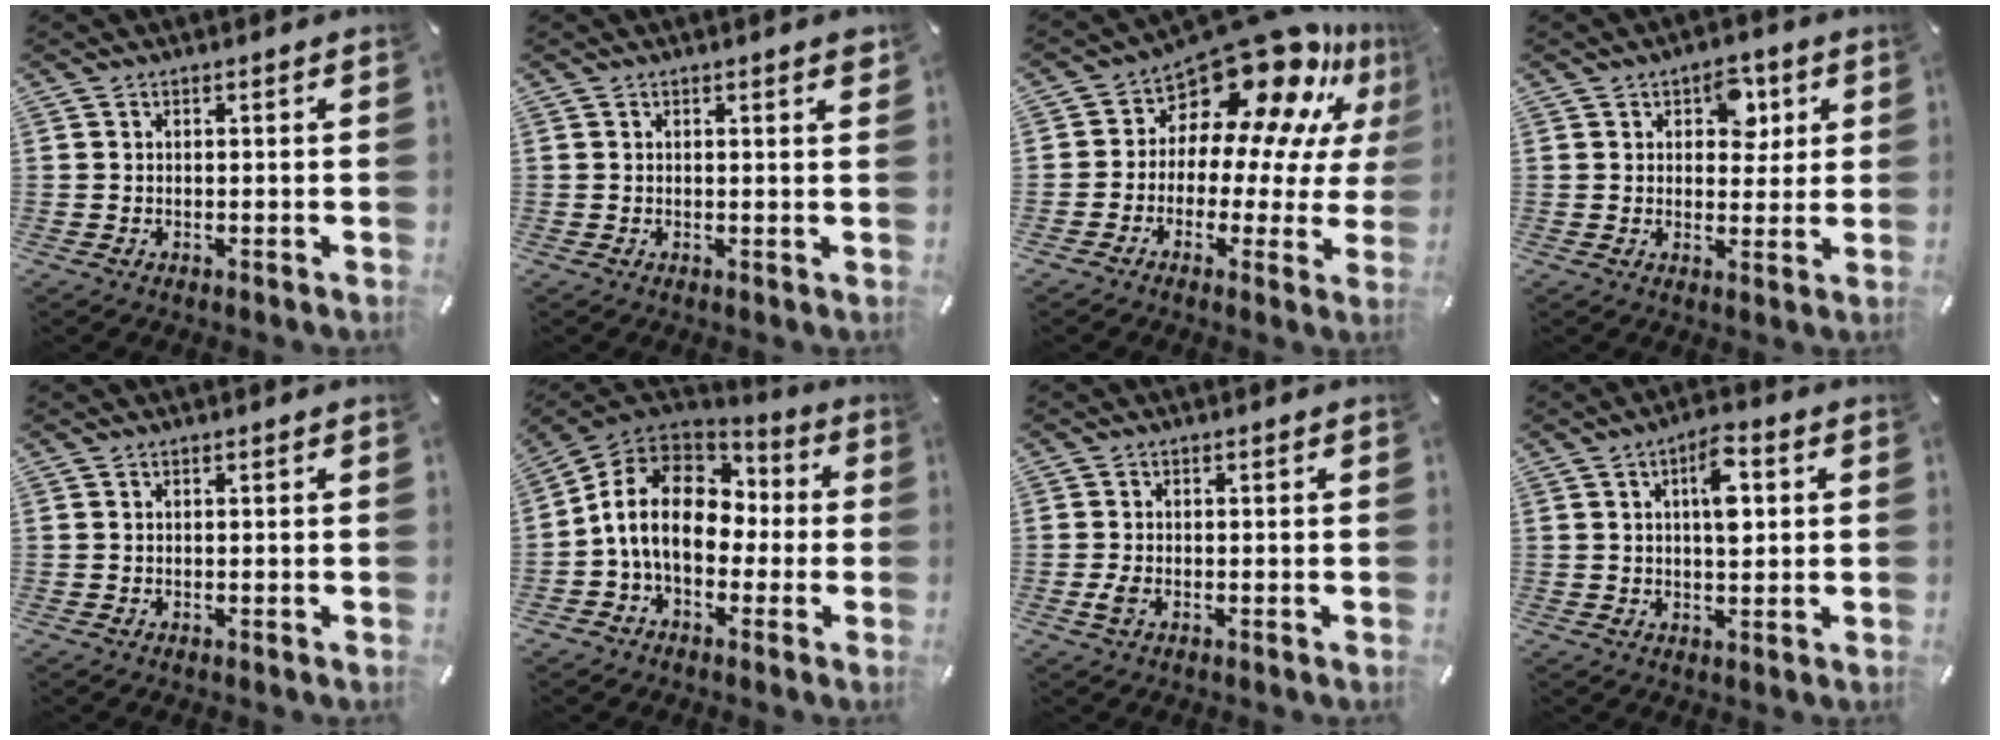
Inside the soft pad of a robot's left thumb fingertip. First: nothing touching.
{"total": 1.1, "force": [0.6, 0.1, 0.9], "torque": [-0.010, -0.003, 0.008]}
{"total": 18.8, "force": [13.0, 8.9, 10.2], "torque": [-0.157, -0.117, 0.221]}
{"total": 7.5, "force": [2.9, 5.1, 4.6], "torque": [-0.046, -0.005, 0.042]}
{"total": 0.0}
{"total": 14.1, "force": [-1.4, 10.7, 9.2], "torque": [-0.190, 0.024, -0.027]}
{"total": 2.4, "force": [-0.8, 1.3, 1.8], "torque": [-0.045, -0.004, -0.017]}
{"total": 7.8, "force": [1.9, 3.6, 6.7], "torque": [-0.093, -0.004, 0.023]}